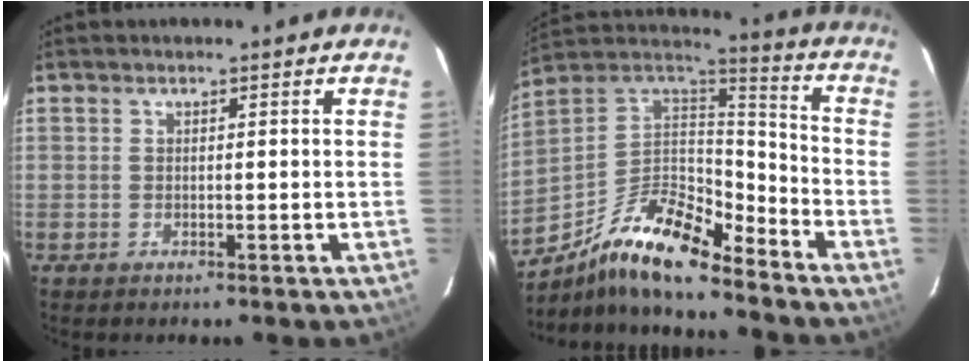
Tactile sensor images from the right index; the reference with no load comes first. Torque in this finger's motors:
{"motor_torque": [0.76, -0.65, 0.22, 0.03]}